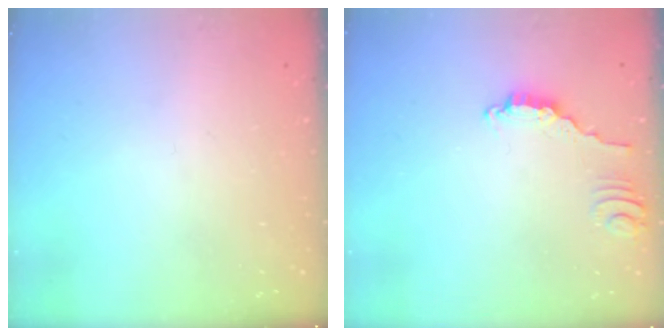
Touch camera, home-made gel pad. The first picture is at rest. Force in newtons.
{"total": 2.8, "press": 2.8, "slide": 0.2}